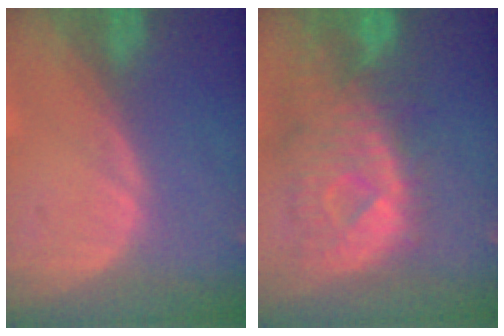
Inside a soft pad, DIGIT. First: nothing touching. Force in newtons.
{"total": 11.2, "press": 9.8, "slide": 5.4}